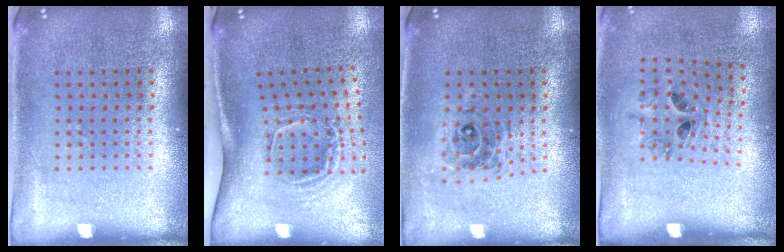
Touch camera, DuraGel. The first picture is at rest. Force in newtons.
{"total": 2.0, "press": 1.2, "slide": 1.6}
{"total": 0.7, "press": 0.7, "slide": 0.1}
{"total": 1.3, "press": 0.8, "slide": 1.1}